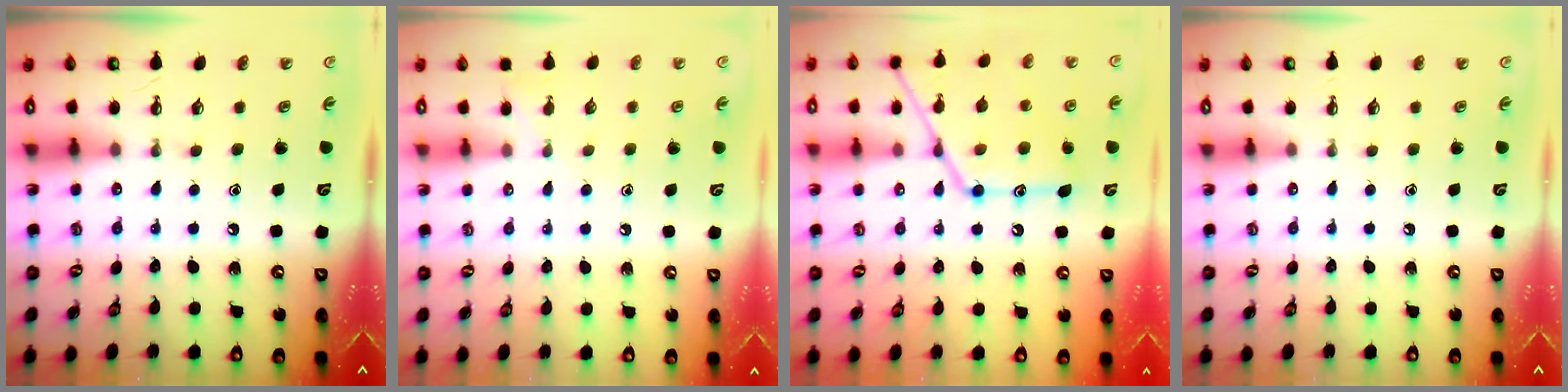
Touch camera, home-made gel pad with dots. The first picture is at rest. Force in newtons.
{"total": 5.2, "press": 5.2, "slide": 0.5}
{"total": 17.3, "press": 17.3, "slide": 1.3}
{"total": 0.0}